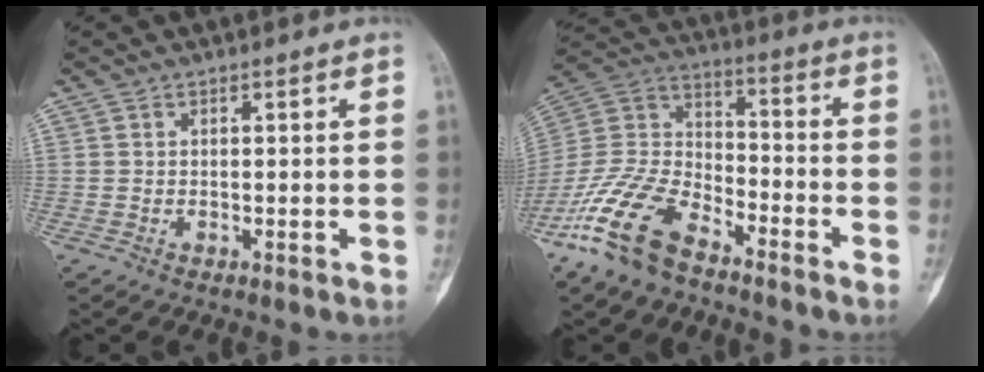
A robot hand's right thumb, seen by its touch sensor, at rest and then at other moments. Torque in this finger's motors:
{"motor_torque": [1.41, 0.63, 1.32, -1.45, 0.16]}